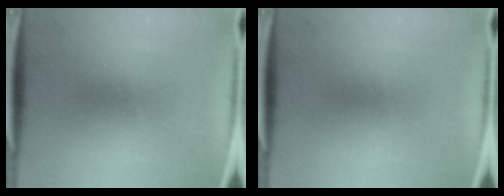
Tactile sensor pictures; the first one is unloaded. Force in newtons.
{"total": 0.0}